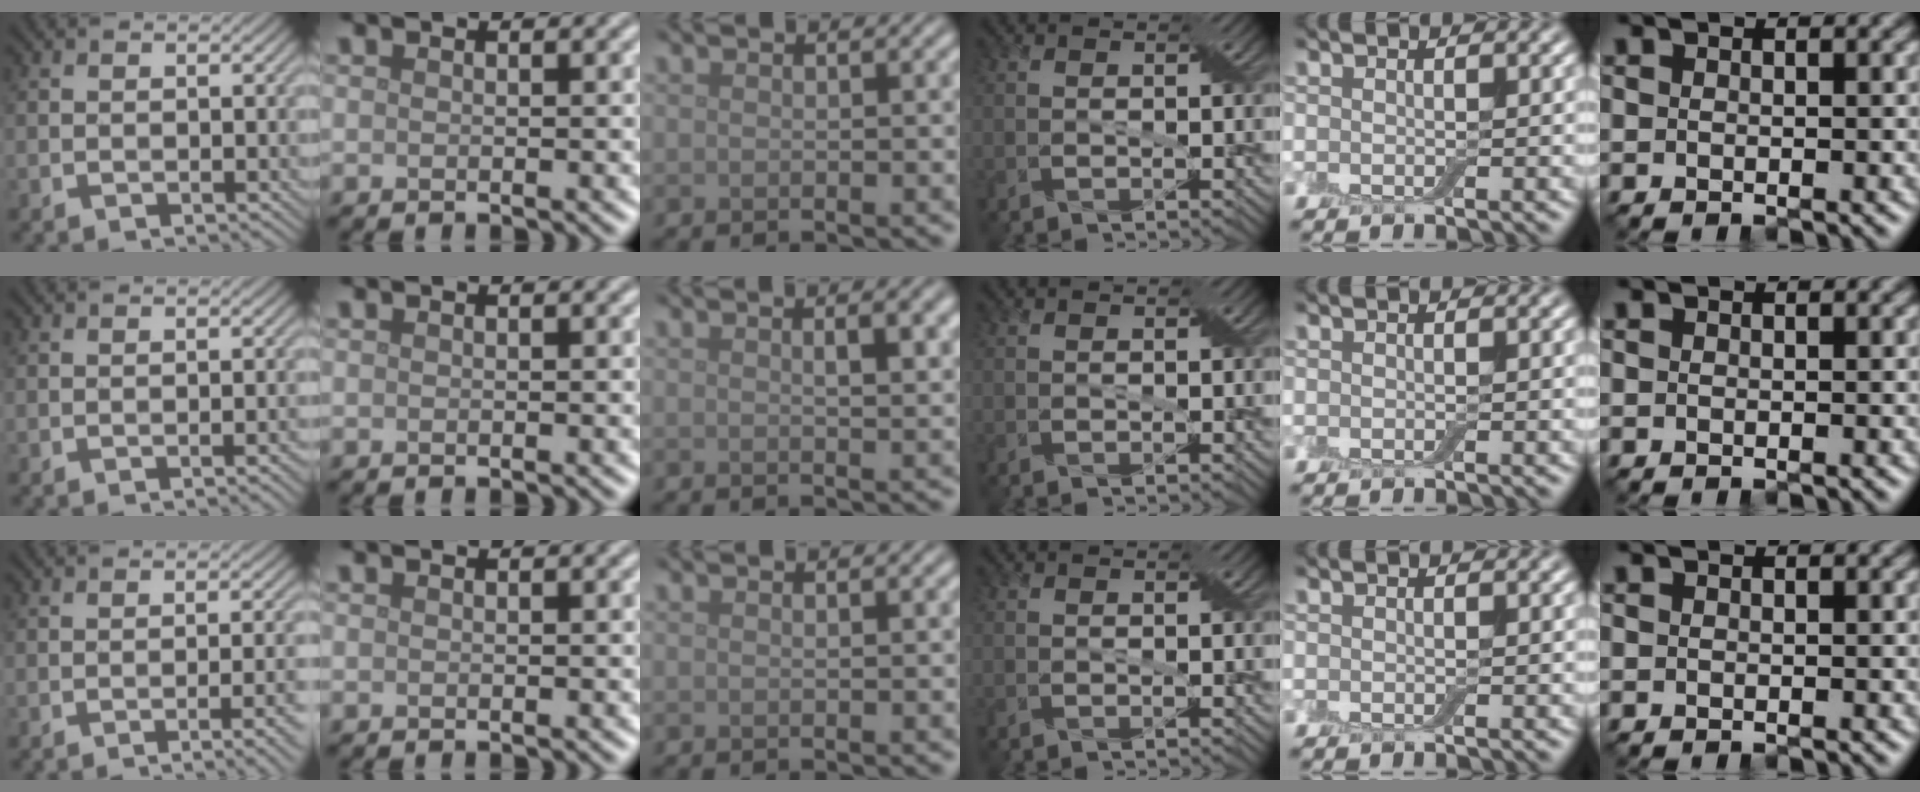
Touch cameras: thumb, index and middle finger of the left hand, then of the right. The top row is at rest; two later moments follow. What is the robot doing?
{"motion": "pour", "object": "bottle"}